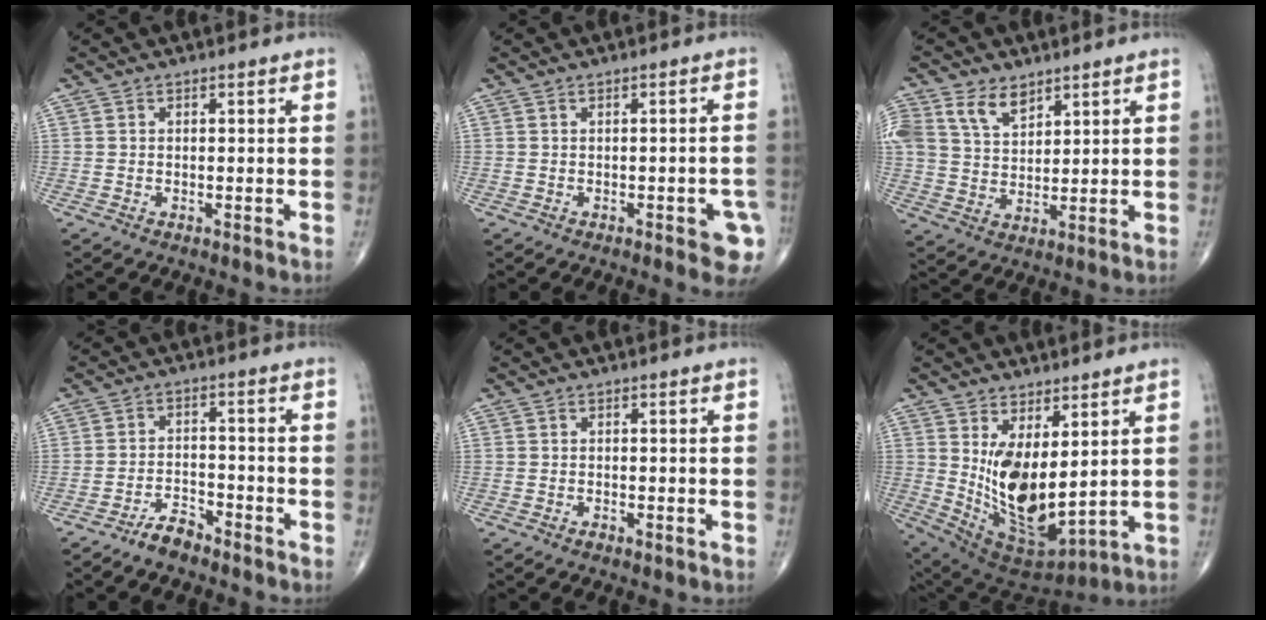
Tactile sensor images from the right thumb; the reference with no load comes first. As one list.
[{"total": 6.1, "force": [-2.5, 2.1, 5.2], "torque": [-0.046, 0.004, -0.028]}, {"total": 10.8, "force": [5.9, 7.0, 5.6], "torque": [-0.106, -0.008, 0.121]}, {"total": 4.4, "force": [-3.7, 1.4, 1.8], "torque": [-0.031, 0.020, -0.071]}, {"total": 0.9, "force": [-0.5, 0.4, 0.7], "torque": [-0.014, 0.000, -0.008]}, {"total": 14.6, "force": [3.0, 6.8, 12.5], "torque": [-0.211, -0.044, 0.083]}]